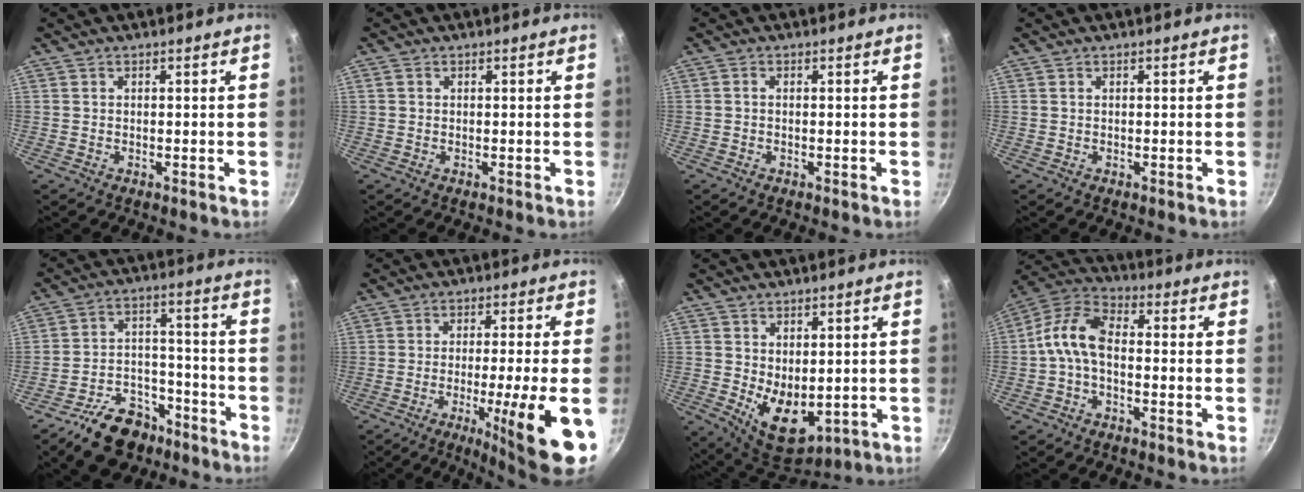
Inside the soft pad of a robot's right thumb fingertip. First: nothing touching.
{"total": 0.7, "force": [0.2, 0.6, 0.3], "torque": [-0.004, 0.003, 0.002]}
{"total": 0.6, "force": [0.0, 0.4, 0.5], "torque": [-0.009, 0.004, -0.002]}
{"total": 0.0}
{"total": 13.0, "force": [-9.2, 7.4, 5.6], "torque": [-0.062, 0.079, -0.142]}
{"total": 14.8, "force": [-5.2, 1.0, 13.8], "torque": [-0.197, 0.005, -0.072]}
{"total": 9.2, "force": [0.1, 5.8, 7.1], "torque": [-0.080, -0.024, 0.023]}
{"total": 9.1, "force": [-1.4, 5.0, 7.4], "torque": [-0.147, 0.041, -0.044]}